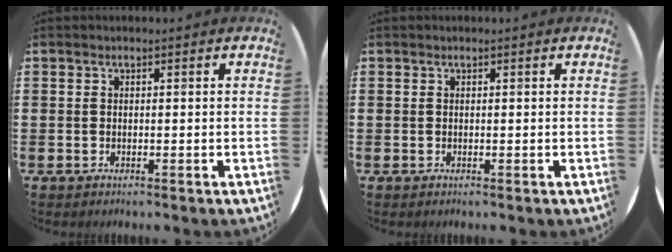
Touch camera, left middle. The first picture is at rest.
{"total": 0.0}